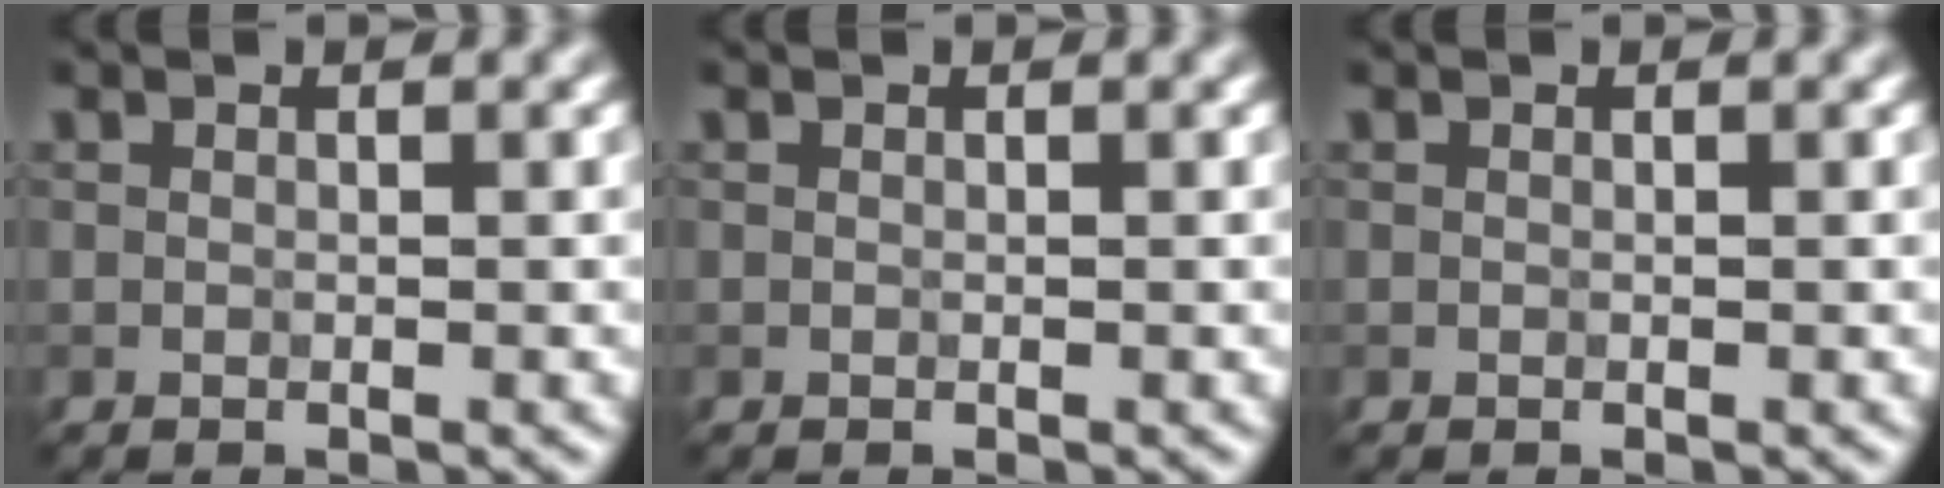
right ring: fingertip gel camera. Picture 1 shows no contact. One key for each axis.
{"total": 0.0}
{"total": 0.0}